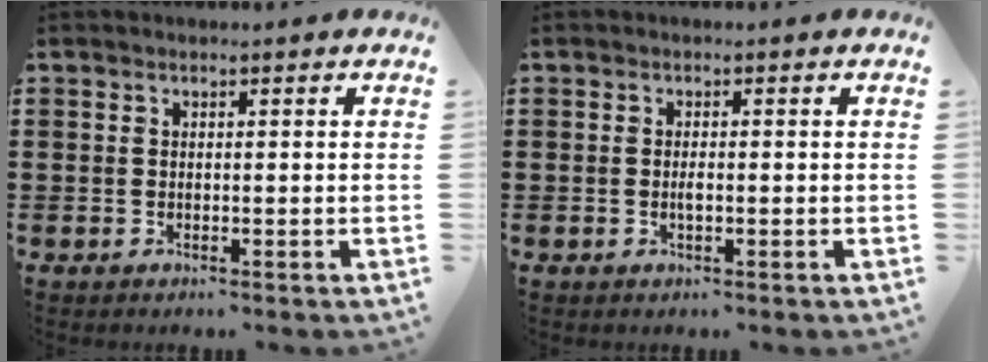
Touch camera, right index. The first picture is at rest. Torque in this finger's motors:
{"motor_torque": [1.04, 1.10, 0.15, 0.03]}